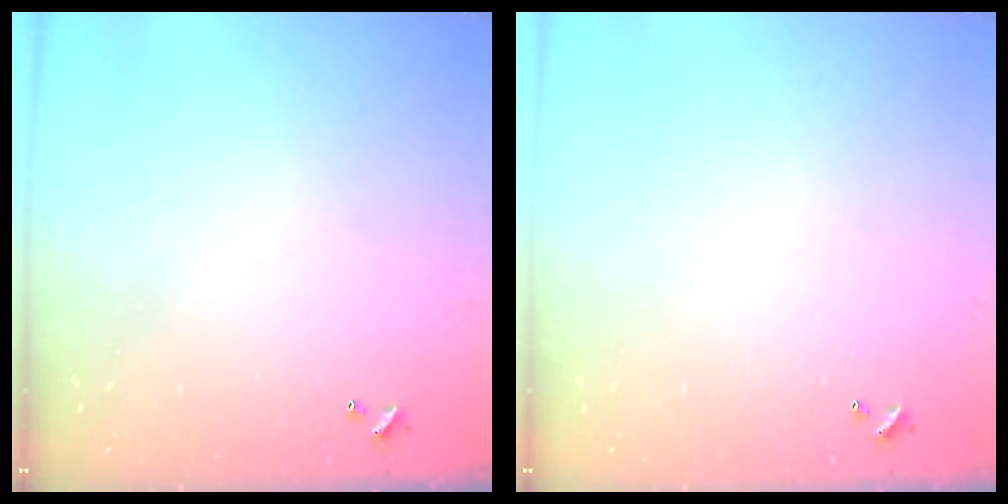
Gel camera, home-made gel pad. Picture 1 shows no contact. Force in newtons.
{"total": 0.0}